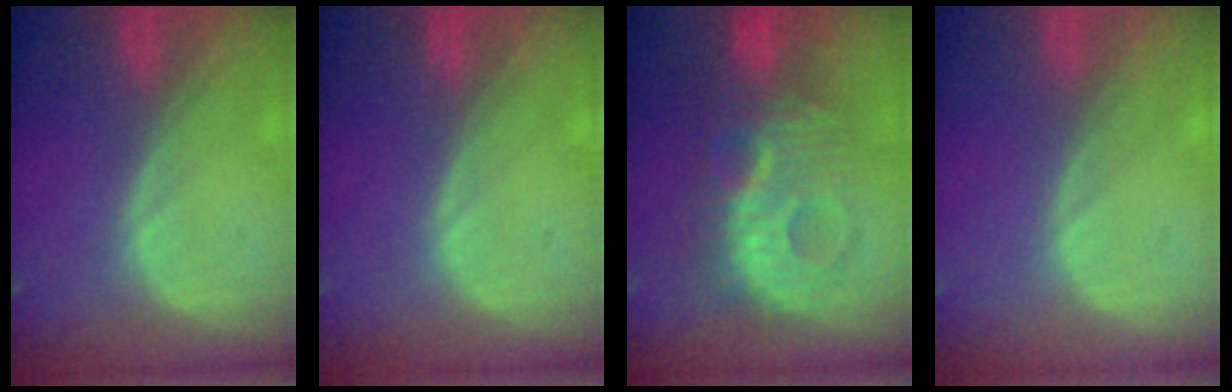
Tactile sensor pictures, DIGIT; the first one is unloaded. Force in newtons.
{"total": 0.0}
{"total": 9.6, "press": 9.6, "slide": 0.1}
{"total": 0.0}